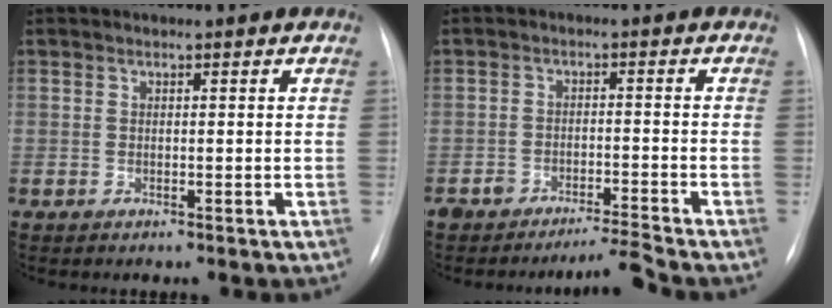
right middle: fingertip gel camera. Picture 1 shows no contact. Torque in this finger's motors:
{"motor_torque": [-0.07, -0.30, 0.02, 0.02]}